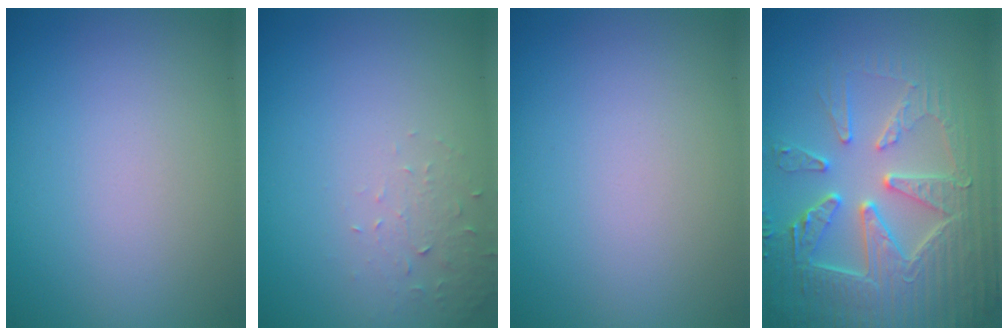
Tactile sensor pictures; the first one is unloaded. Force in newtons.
{"total": 1.6, "press": 1.6, "slide": 0.4}
{"total": 0.0}
{"total": 7.2, "press": 5.9, "slide": 4.2}